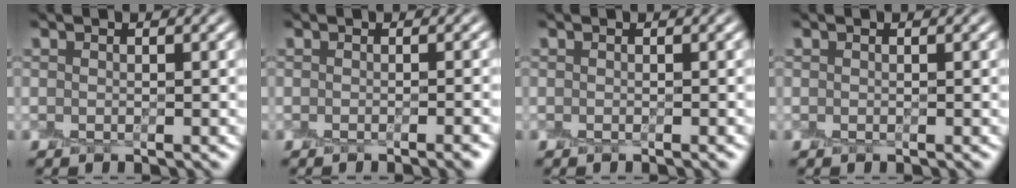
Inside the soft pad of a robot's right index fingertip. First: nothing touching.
{"total": 2.0, "force": [-1.0, 0.5, 1.6], "torque": [-0.008, -0.001, -0.014]}
{"total": 0.7, "force": [-0.4, 0.1, 0.5], "torque": [-0.004, -0.002, -0.006]}
{"total": 0.0}